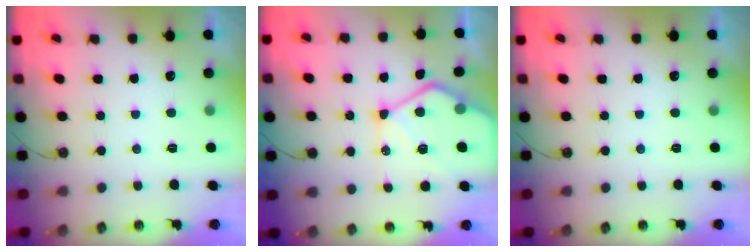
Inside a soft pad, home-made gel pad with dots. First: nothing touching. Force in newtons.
{"total": 16.9, "press": 16.8, "slide": 1.7}
{"total": 0.0}